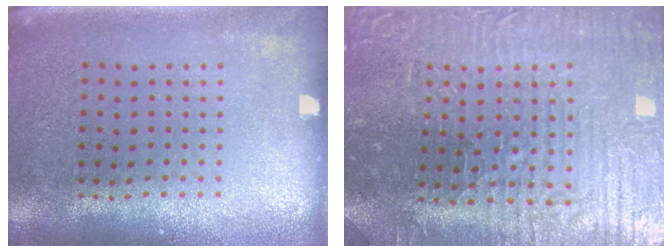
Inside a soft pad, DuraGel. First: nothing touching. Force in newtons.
{"total": 4.2, "press": 4.1, "slide": 0.6}